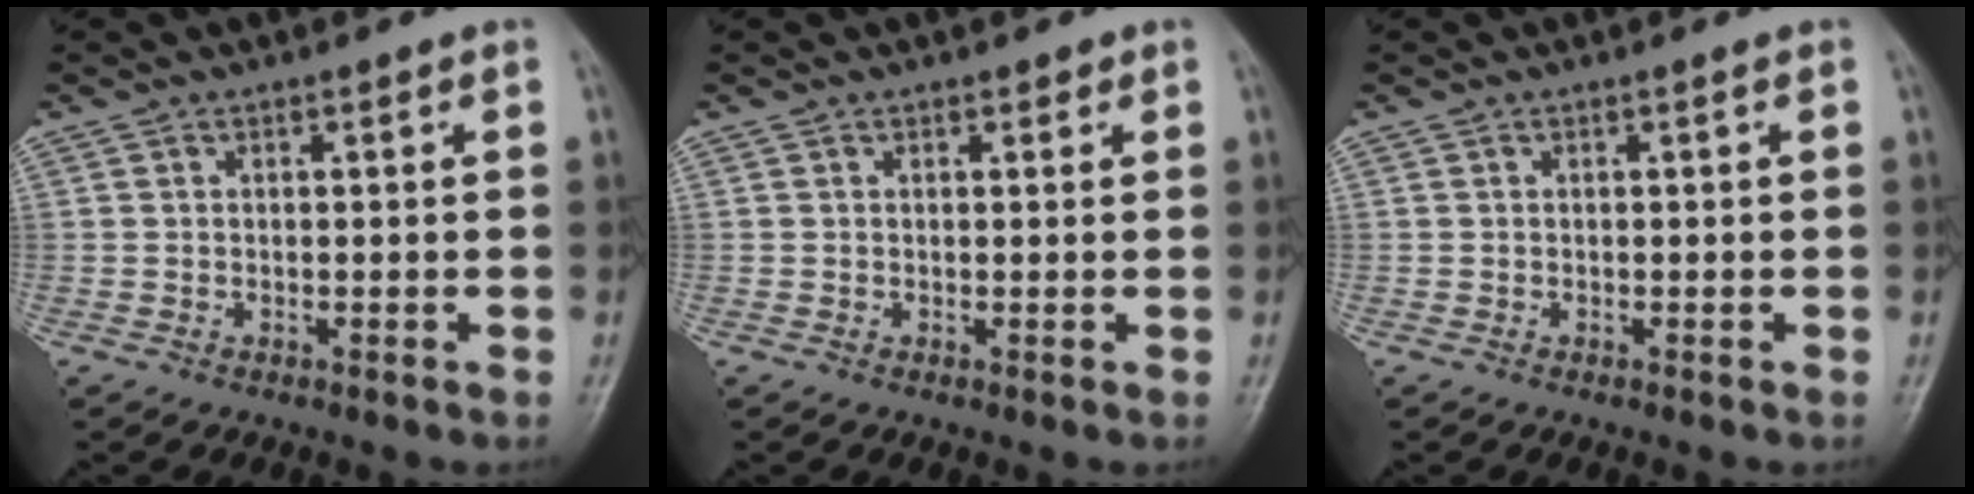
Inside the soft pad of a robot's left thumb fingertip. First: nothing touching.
{"total": 1.1, "force": [0.7, 0.6, 0.5], "torque": [0.003, -0.003, 0.006]}
{"total": 0.0}